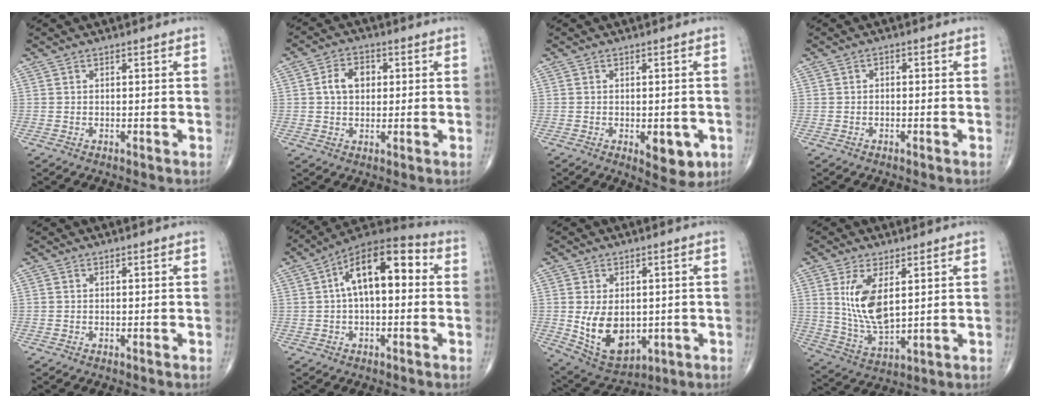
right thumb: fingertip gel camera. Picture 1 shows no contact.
{"total": 5.8, "force": [0.9, 4.2, 3.9], "torque": [-0.057, 0.012, 0.011]}
{"total": 6.0, "force": [-1.9, 2.9, 4.9], "torque": [-0.043, -0.005, -0.016]}
{"total": 0.8, "force": [-0.3, 0.6, 0.5], "torque": [-0.002, 0.006, -0.009]}
{"total": 0.0}
{"total": 14.4, "force": [2.1, 7.0, 12.3], "torque": [-0.183, 0.044, 0.025]}
{"total": 11.5, "force": [-0.9, 7.6, 8.6], "torque": [-0.120, -0.009, 0.011]}
{"total": 10.6, "force": [2.8, 4.7, 9.1], "torque": [-0.177, -0.023, 0.069]}